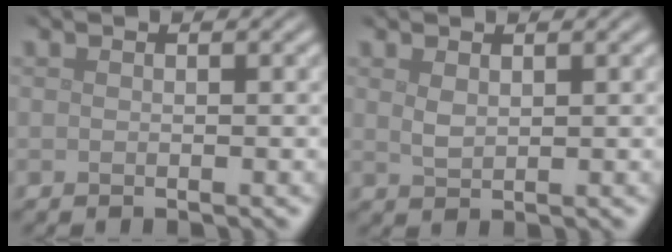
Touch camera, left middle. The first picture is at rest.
{"total": 1.3, "force": [0.7, 0.7, 0.9], "torque": [-0.022, -0.002, 0.019]}